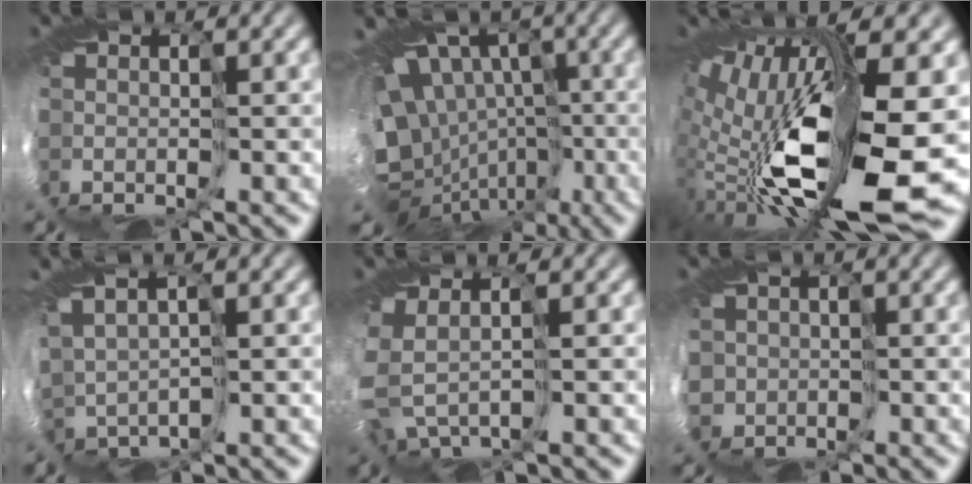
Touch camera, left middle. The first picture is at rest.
{"total": 13.9, "force": [-0.3, 11.5, 7.7], "torque": [-0.149, -0.018, 0.008]}
{"total": 15.6, "force": [-1.0, 6.9, 14.0], "torque": [-0.284, -0.045, -0.001]}
{"total": 2.2, "force": [1.6, 1.4, 0.6], "torque": [-0.037, 0.016, 0.046]}
{"total": 3.1, "force": [-0.4, 2.3, 2.0], "torque": [-0.082, -0.023, 0.004]}
{"total": 6.2, "force": [-1.5, 6.0, 0.9], "torque": [-0.053, -0.023, -0.037]}